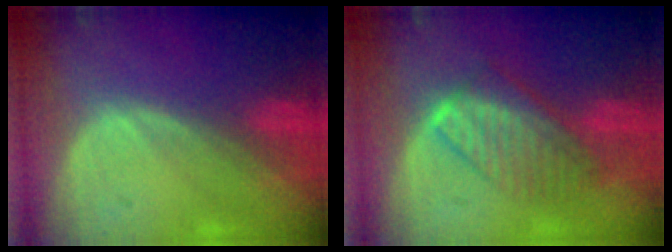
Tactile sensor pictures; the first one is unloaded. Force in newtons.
{"total": 7.2, "press": 6.6, "slide": 2.9}